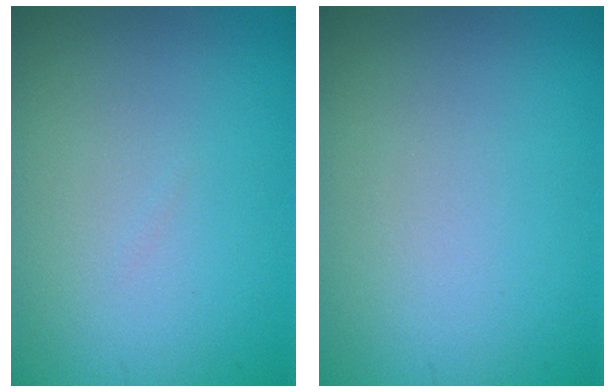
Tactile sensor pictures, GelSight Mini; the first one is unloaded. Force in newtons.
{"total": 0.0}